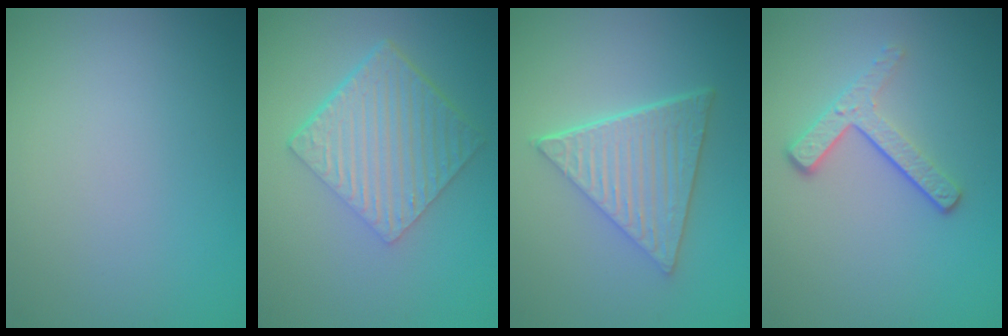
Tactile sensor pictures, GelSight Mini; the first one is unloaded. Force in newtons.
{"total": 6.3, "press": 4.3, "slide": 4.6}
{"total": 6.1, "press": 4.4, "slide": 4.2}
{"total": 3.3, "press": 2.4, "slide": 2.3}